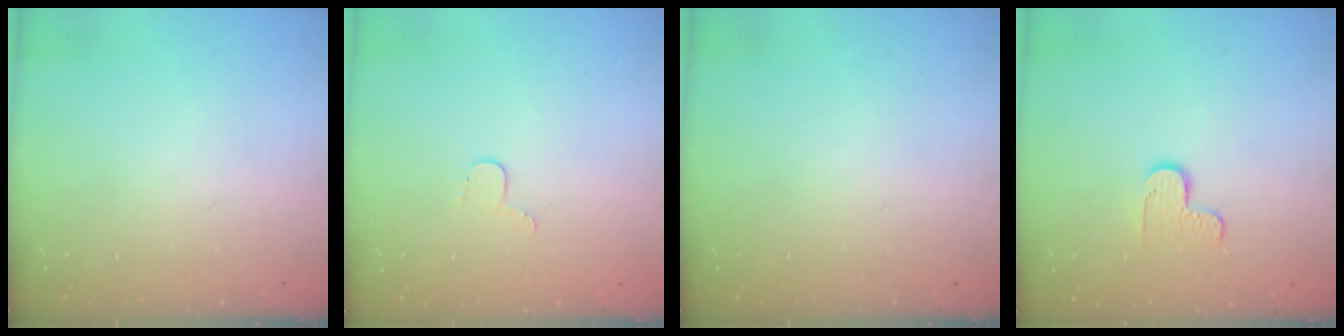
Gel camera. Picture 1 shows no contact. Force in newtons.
{"total": 3.5, "press": 3.5, "slide": 0.4}
{"total": 0.0}
{"total": 5.7, "press": 5.7, "slide": 0.5}